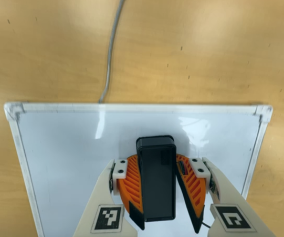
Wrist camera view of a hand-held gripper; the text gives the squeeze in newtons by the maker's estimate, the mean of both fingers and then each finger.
{"total": 15.1, "left": 17.7, "right": 12.4}